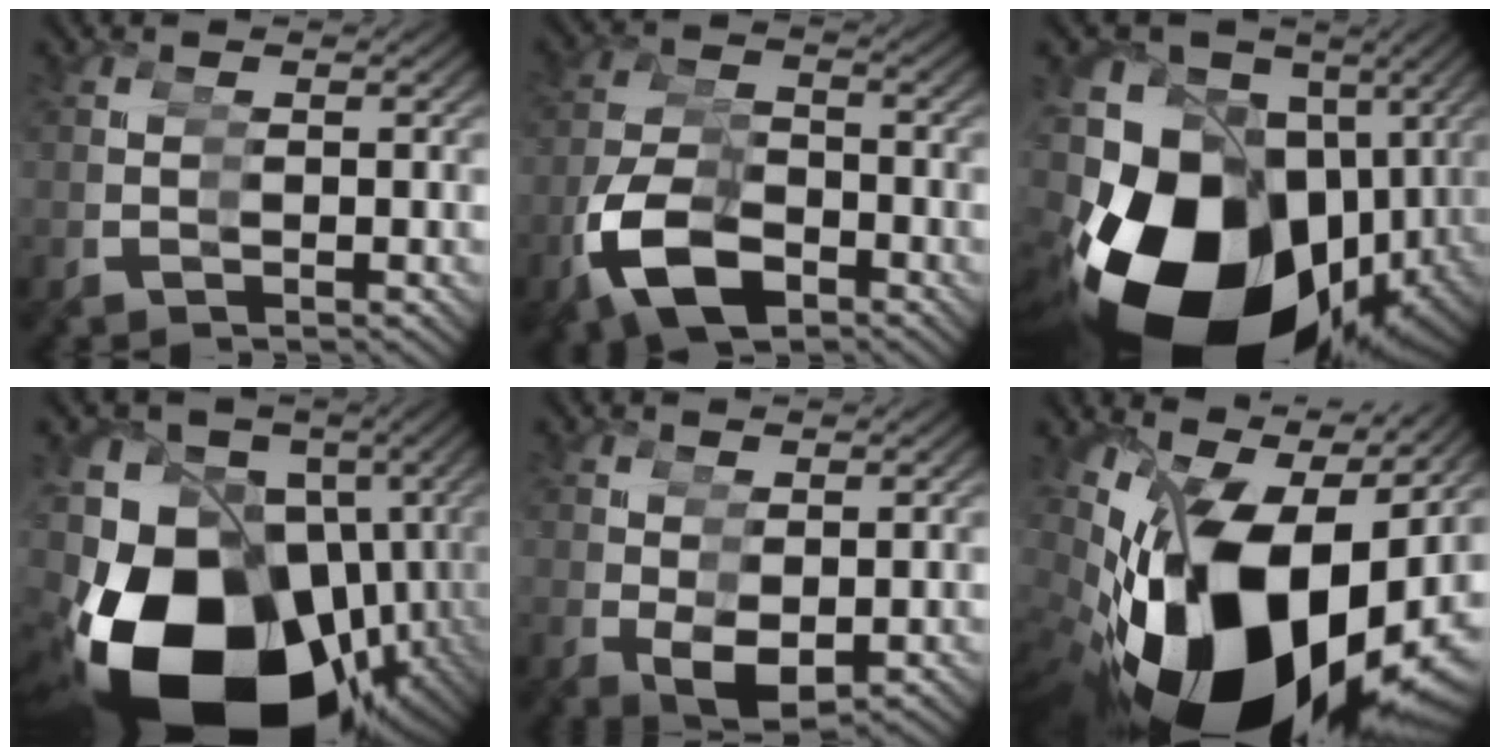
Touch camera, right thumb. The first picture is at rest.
{"total": 6.7, "force": [-2.3, 5.2, 3.5], "torque": [-0.099, -0.018, -0.026]}
{"total": 26.0, "force": [-3.9, 18.0, 18.3], "torque": [-0.317, -0.037, -0.045]}
{"total": 27.4, "force": [-6.1, 18.9, 18.9], "torque": [-0.329, -0.061, -0.072]}
{"total": 4.4, "force": [-1.0, 2.7, 3.4], "torque": [-0.061, -0.007, -0.005]}
{"total": 19.7, "force": [-1.7, 11.5, 15.9], "torque": [-0.325, -0.019, 0.000]}